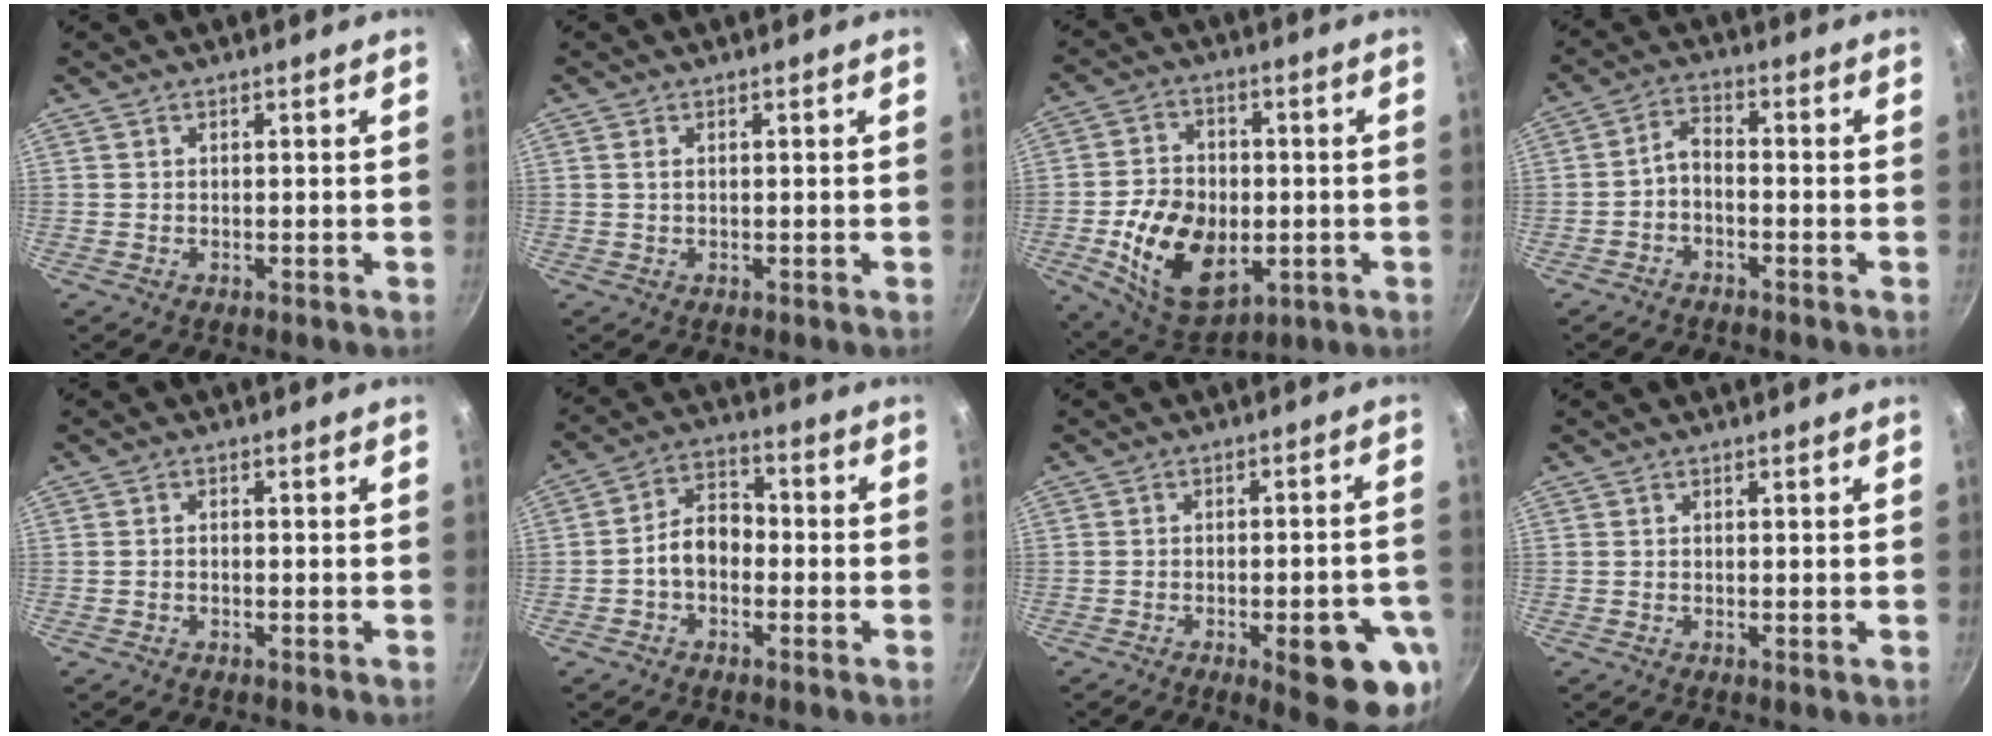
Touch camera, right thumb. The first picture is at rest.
{"total": 1.0, "force": [0.3, 0.5, 0.8], "torque": [-0.015, 0.001, 0.003]}
{"total": 16.9, "force": [-3.2, 11.5, 12.0], "torque": [-0.188, 0.006, -0.039]}
{"total": 3.9, "force": [-2.1, 2.0, 2.6], "torque": [-0.052, 0.033, -0.043]}
{"total": 1.1, "force": [-0.6, 0.6, 0.7], "torque": [-0.014, 0.009, -0.012]}
{"total": 7.6, "force": [-1.8, 5.3, 5.1], "torque": [-0.058, 0.036, -0.045]}
{"total": 13.6, "force": [-5.3, 4.1, 11.8], "torque": [-0.123, 0.019, -0.064]}
{"total": 0.0}